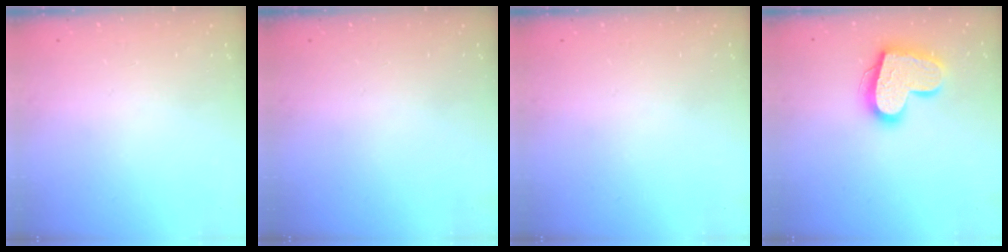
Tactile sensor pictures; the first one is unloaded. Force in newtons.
{"total": 0.0}
{"total": 0.0}
{"total": 17.6, "press": 17.6, "slide": 1.4}